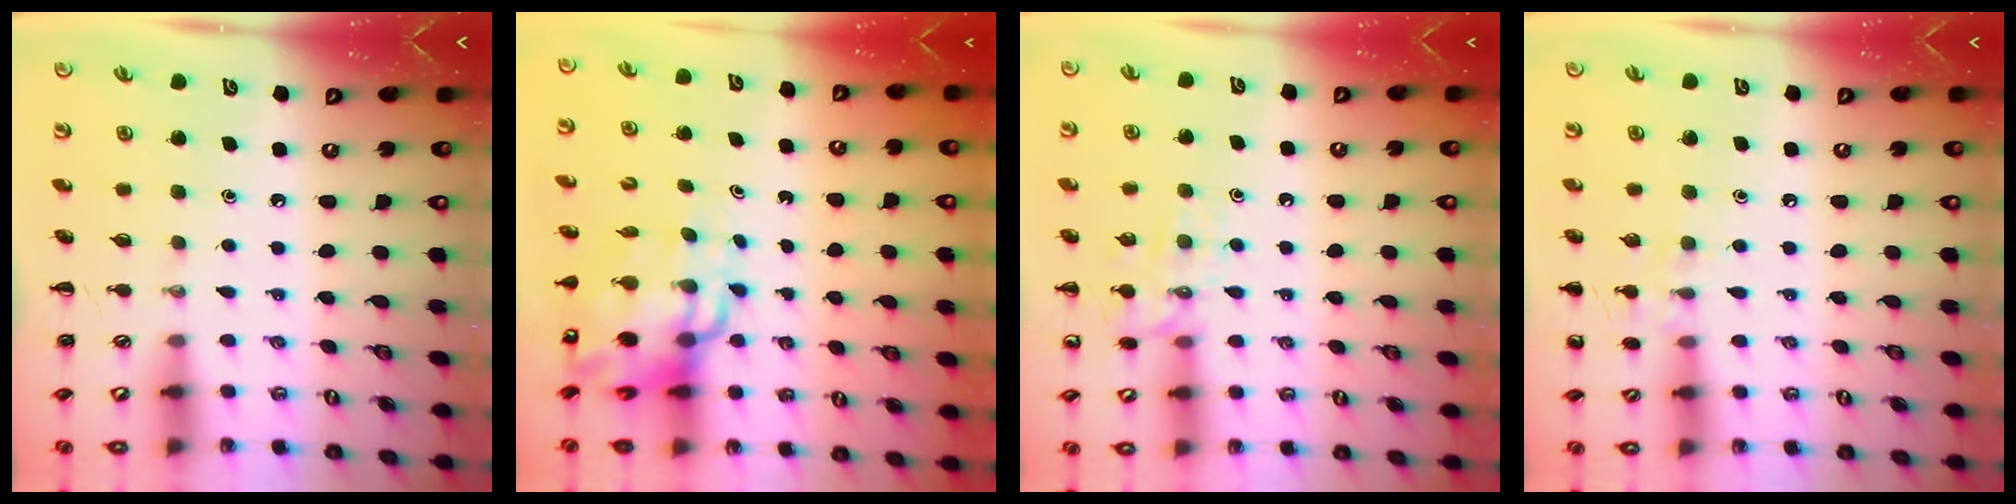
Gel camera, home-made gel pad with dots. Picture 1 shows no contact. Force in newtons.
{"total": 11.7, "press": 11.2, "slide": 3.2}
{"total": 11.2, "press": 11.2, "slide": 0.8}
{"total": 7.4, "press": 7.1, "slide": 2.1}